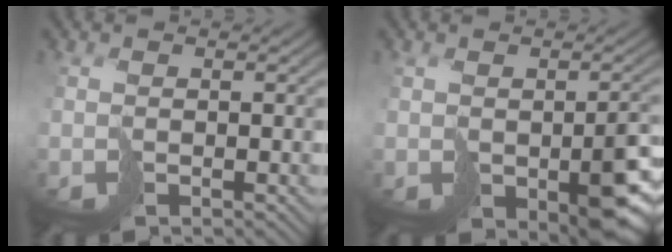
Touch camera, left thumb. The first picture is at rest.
{"total": 7.4, "force": [-2.3, 3.8, 5.9], "torque": [-0.091, -0.030, -0.016]}